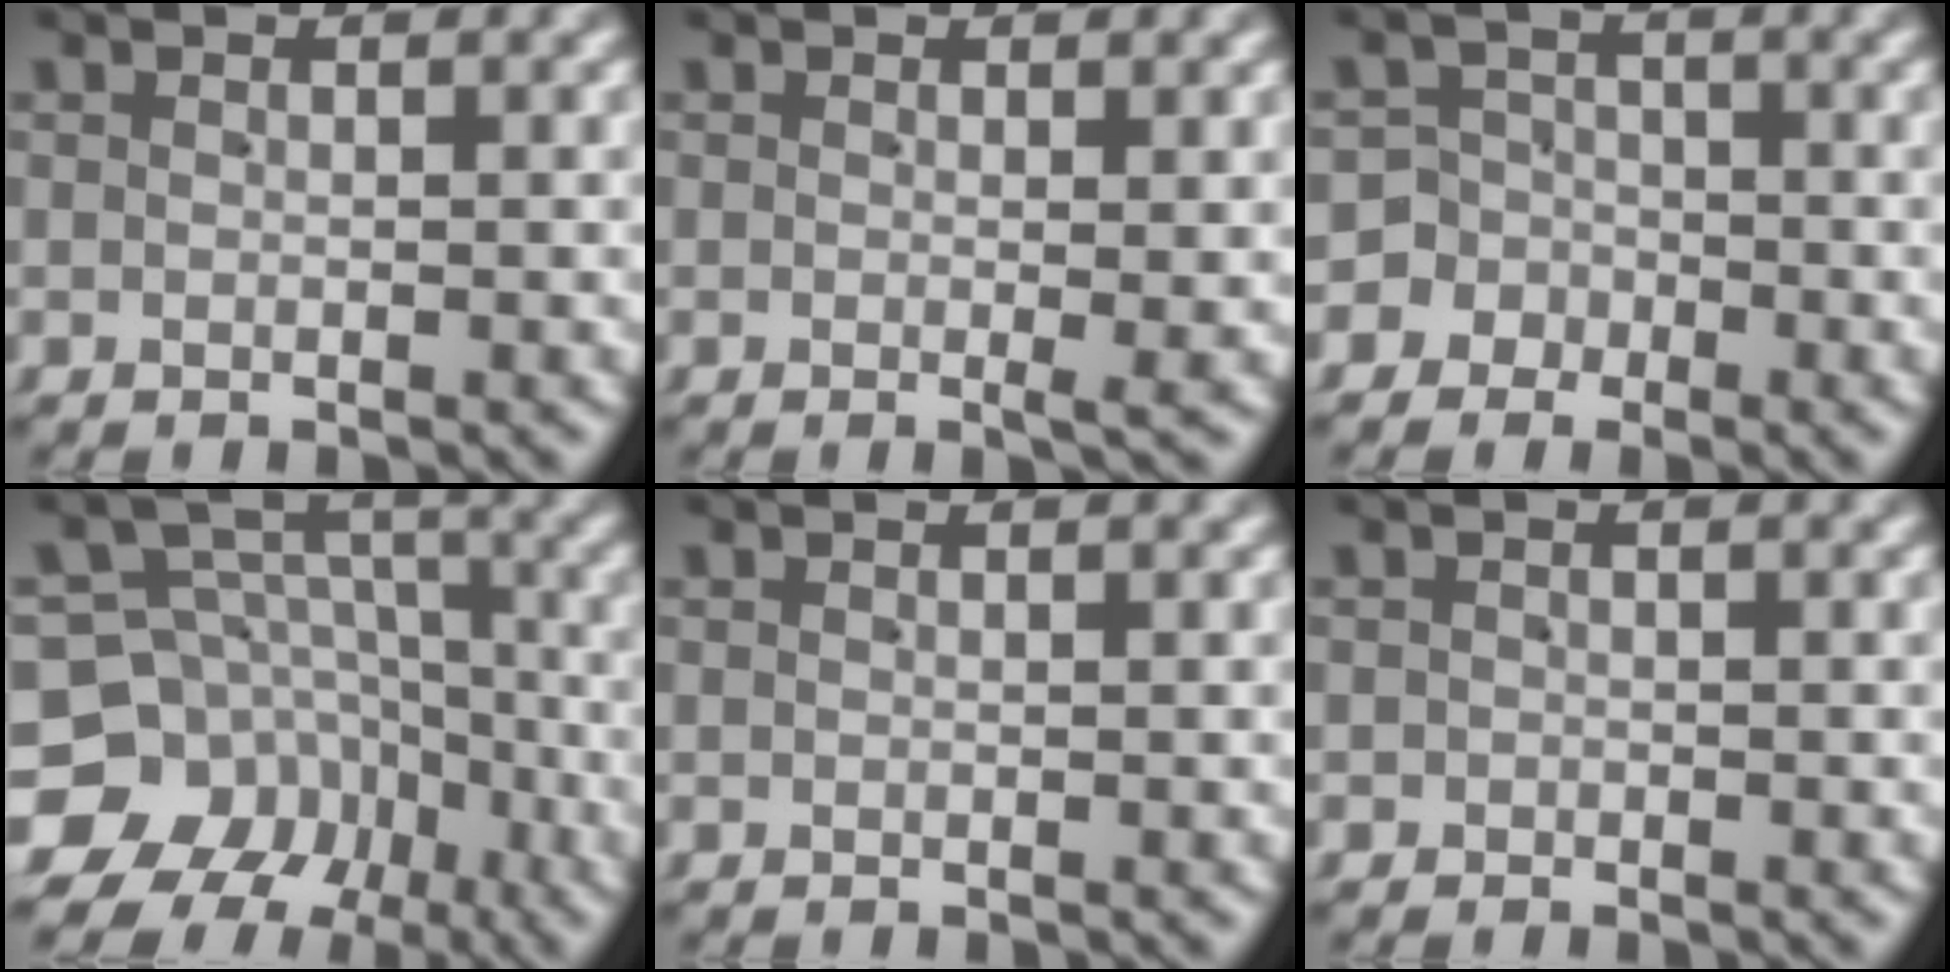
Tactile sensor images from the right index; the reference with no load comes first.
{"total": 0.8, "force": [0.3, -0.2, 0.7], "torque": [-0.010, -0.005, 0.005]}
{"total": 8.9, "force": [-3.1, 8.3, 0.9], "torque": [-0.048, -0.028, -0.060]}
{"total": 16.1, "force": [-5.1, 14.2, 5.7], "torque": [-0.120, -0.063, -0.081]}
{"total": 0.0}
{"total": 0.8, "force": [-0.6, 0.4, -0.4], "torque": [0.009, -0.005, -0.010]}